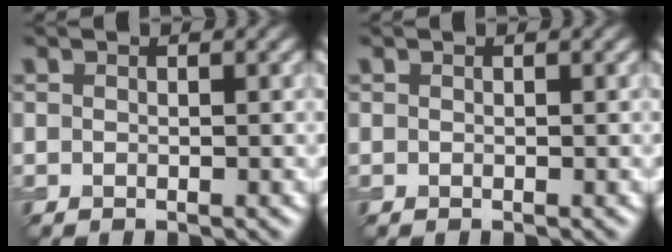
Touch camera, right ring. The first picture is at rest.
{"total": 0.0}